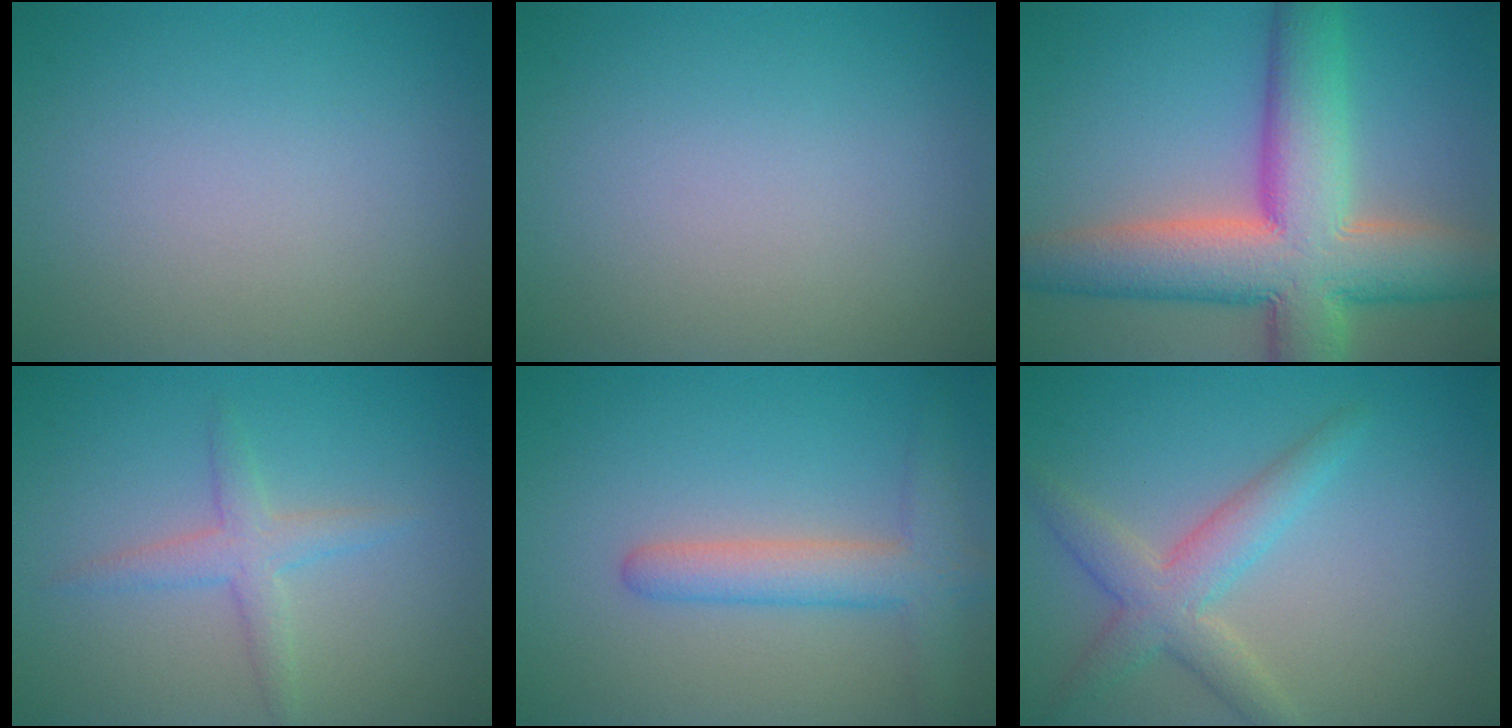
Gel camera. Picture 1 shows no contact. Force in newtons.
{"total": 0.0}
{"total": 11.9, "press": 11.9, "slide": 0.8}
{"total": 2.3, "press": 2.3, "slide": 0.1}
{"total": 4.0, "press": 4.0, "slide": 0.3}
{"total": 3.8, "press": 3.8, "slide": 0.1}